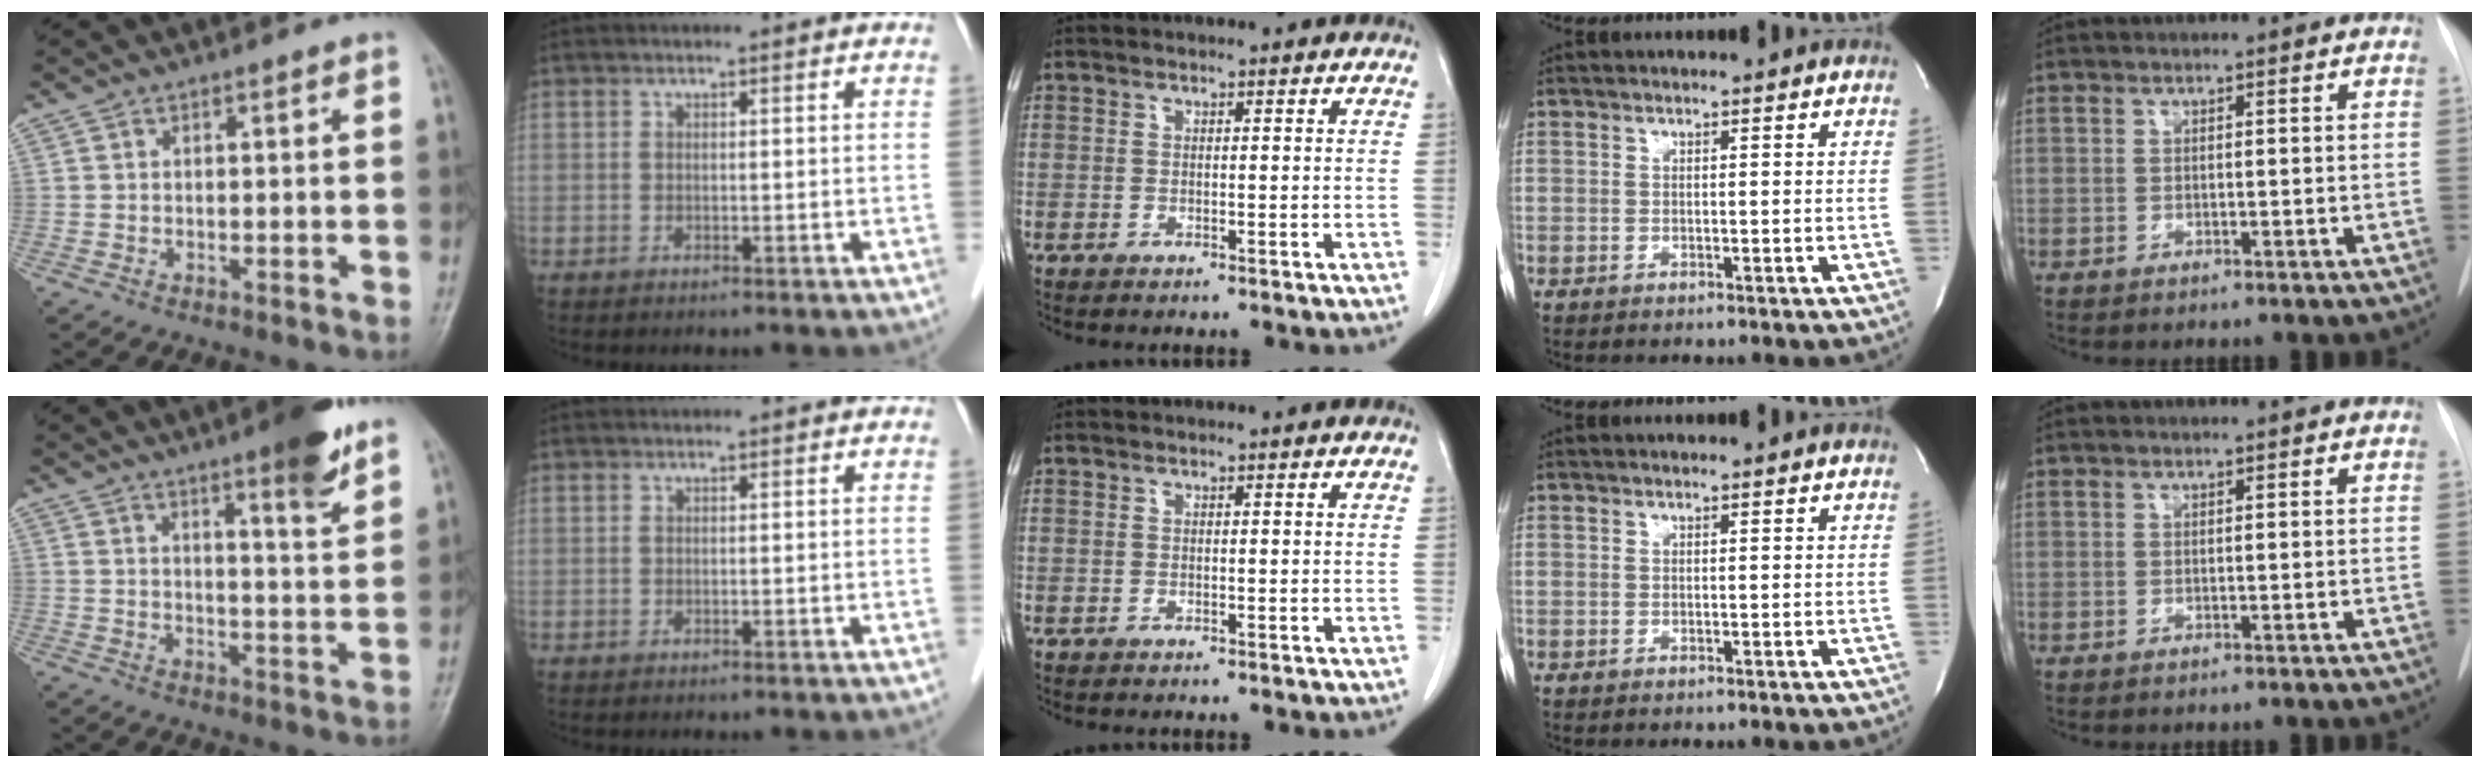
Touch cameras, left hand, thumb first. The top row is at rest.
{"thumb": {"total": 9.1, "force": [6.0, 1.1, 6.7], "torque": [-0.085, -0.038, 0.083]}, "index": {"total": 0.7, "force": [0.7, 0.0, 0.1], "torque": [-0.002, 0.014, 0.015]}}